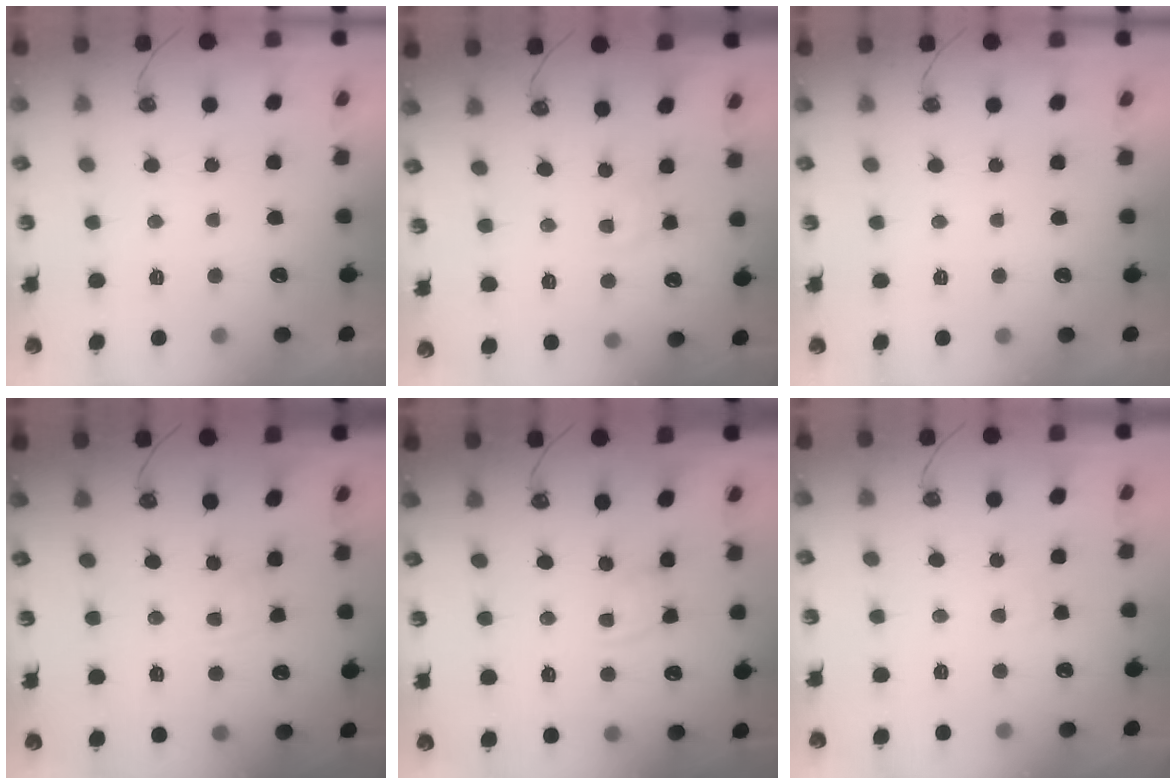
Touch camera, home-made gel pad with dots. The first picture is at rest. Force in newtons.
{"total": 2.6, "press": 2.6, "slide": 0.4}
{"total": 0.0}
{"total": 2.4, "press": 2.4, "slide": 0.3}
{"total": 2.1, "press": 2.1, "slide": 0.0}
{"total": 3.0, "press": 2.9, "slide": 0.5}